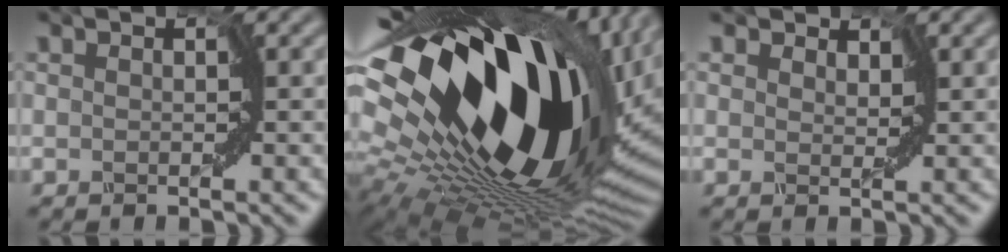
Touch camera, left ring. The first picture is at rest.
{"total": 21.0, "force": [5.4, 10.5, 17.3], "torque": [-0.315, -0.034, 0.111]}
{"total": 1.6, "force": [1.4, 0.7, 0.5], "torque": [-0.017, 0.001, 0.015]}